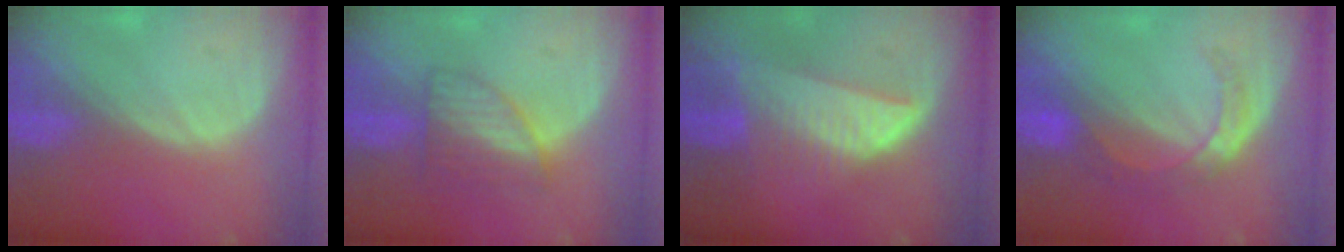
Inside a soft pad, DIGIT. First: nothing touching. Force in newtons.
{"total": 6.1, "press": 5.6, "slide": 2.4}
{"total": 7.9, "press": 7.0, "slide": 3.7}
{"total": 5.6, "press": 5.2, "slide": 2.1}